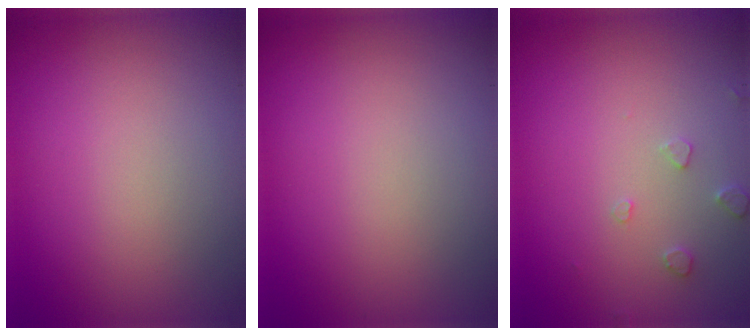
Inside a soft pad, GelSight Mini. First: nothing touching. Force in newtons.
{"total": 0.0}
{"total": 1.2, "press": 1.2, "slide": 0.2}